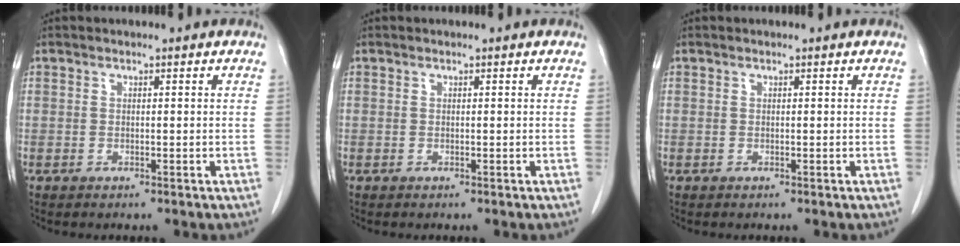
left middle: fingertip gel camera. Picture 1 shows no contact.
{"total": 0.0}
{"total": 0.0}